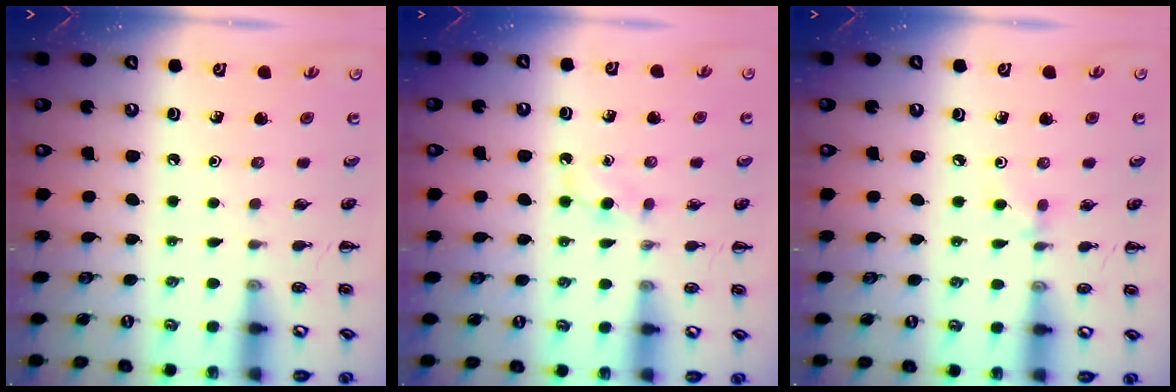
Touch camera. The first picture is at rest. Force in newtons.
{"total": 2.8, "press": 2.6, "slide": 1.1}
{"total": 2.7, "press": 2.5, "slide": 1.0}